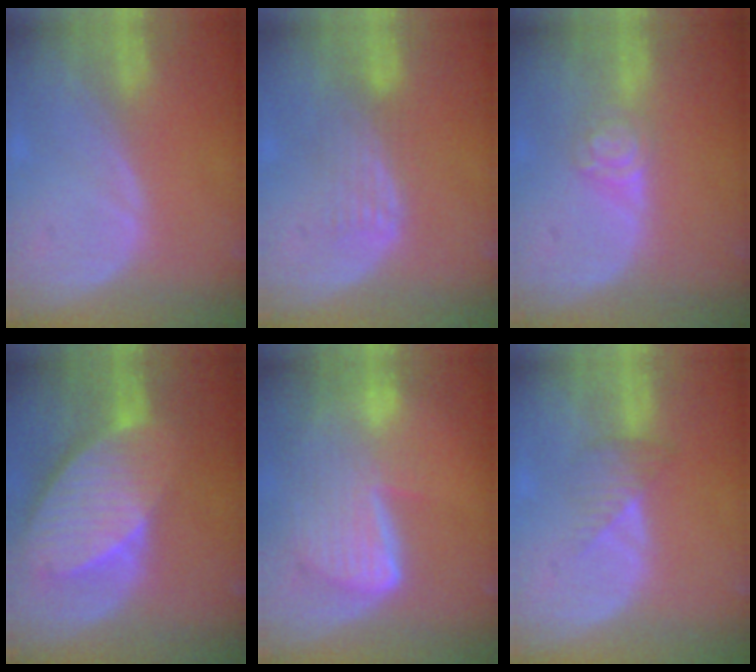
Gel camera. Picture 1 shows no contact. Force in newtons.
{"total": 4.4, "press": 3.7, "slide": 2.4}
{"total": 4.3, "press": 3.9, "slide": 1.8}
{"total": 10.3, "press": 9.0, "slide": 5.0}
{"total": 9.2, "press": 8.0, "slide": 4.5}
{"total": 3.3, "press": 3.1, "slide": 1.1}